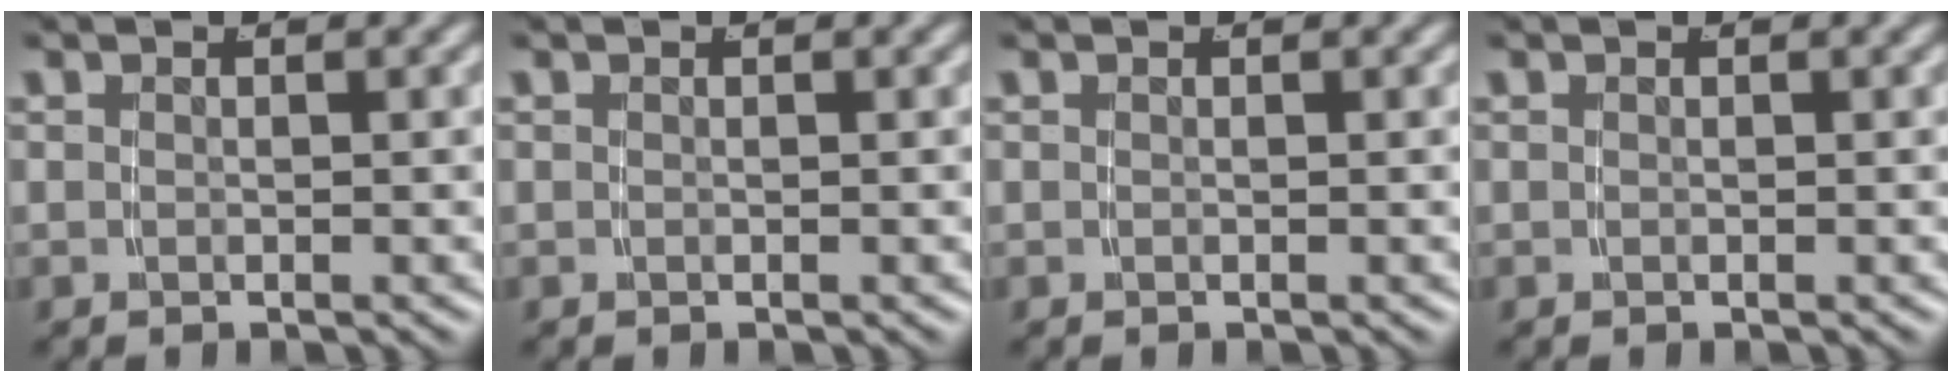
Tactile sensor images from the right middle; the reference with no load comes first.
{"total": 0.0}
{"total": 0.0}
{"total": 0.0}